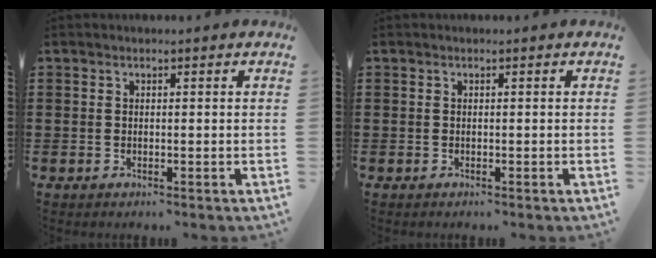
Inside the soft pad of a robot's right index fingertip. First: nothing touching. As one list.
[{"total": 0.0}]